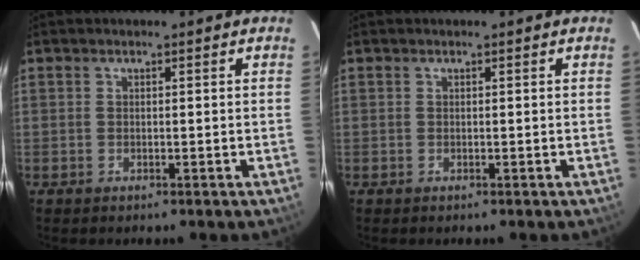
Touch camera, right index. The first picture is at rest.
{"total": 0.0}